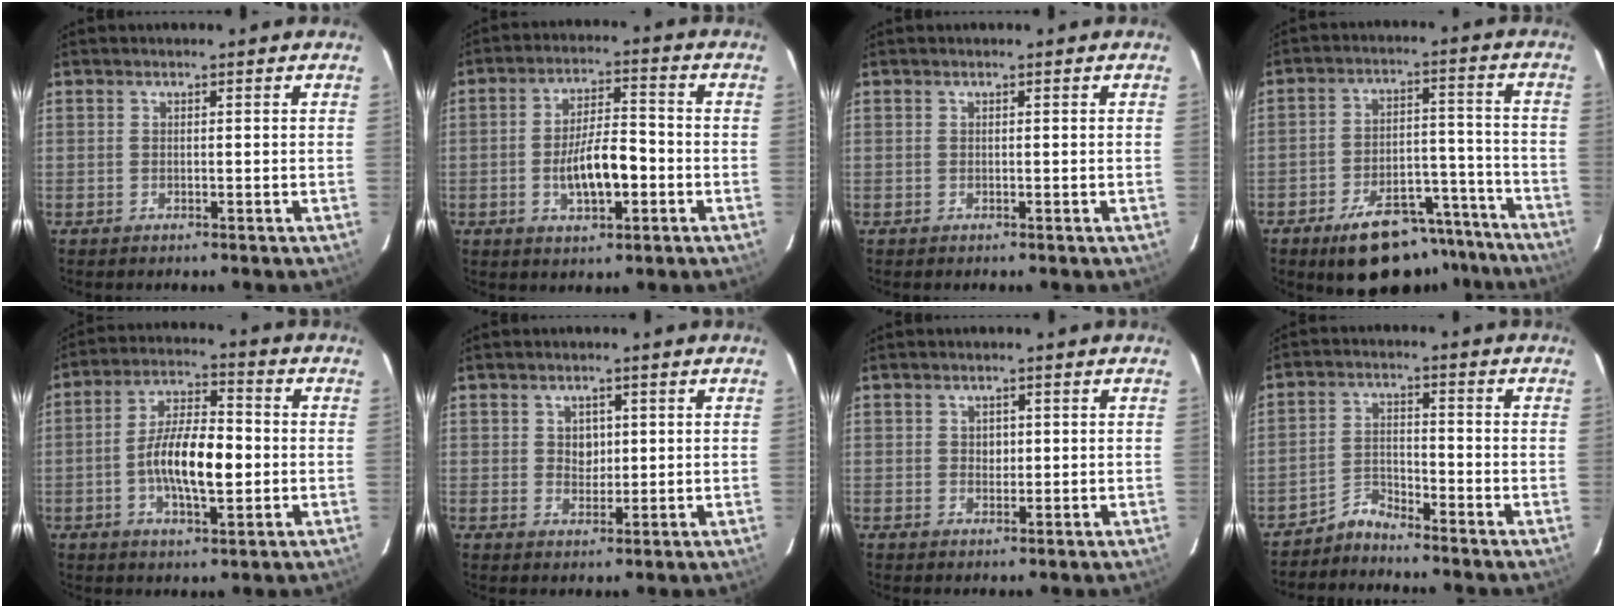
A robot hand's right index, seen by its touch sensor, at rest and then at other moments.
{"total": 9.2, "force": [-2.6, 3.3, 8.2], "torque": [-0.153, 0.006, -0.038]}
{"total": 0.0}
{"total": 18.4, "force": [-14.4, 7.7, 8.4], "torque": [-0.136, 0.037, -0.180]}
{"total": 11.6, "force": [-1.8, 4.2, 10.7], "torque": [-0.203, 0.007, -0.034]}
{"total": 3.0, "force": [0.7, 2.5, 1.4], "torque": [-0.019, 0.005, 0.012]}
{"total": 1.7, "force": [0.3, 1.5, 0.6], "torque": [-0.007, 0.005, 0.005]}
{"total": 3.8, "force": [-3.7, 0.6, 0.2], "torque": [-0.003, 0.011, -0.073]}